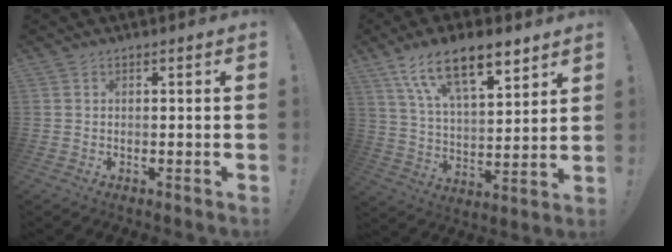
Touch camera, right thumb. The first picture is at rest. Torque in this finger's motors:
{"motor_torque": [0.29, 0.89, 1.65, 1.12, 0.53]}